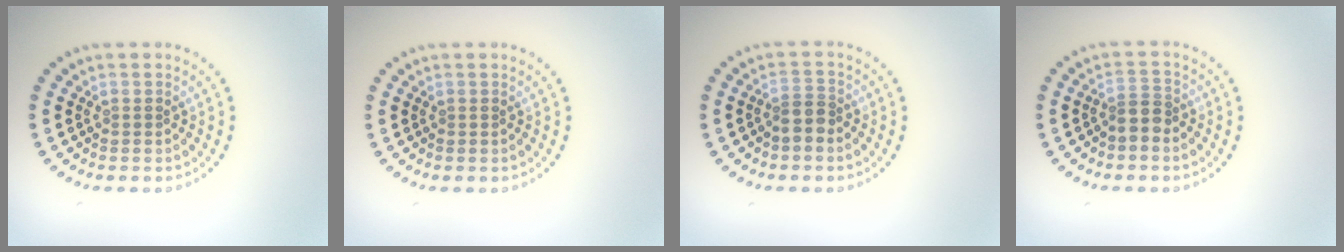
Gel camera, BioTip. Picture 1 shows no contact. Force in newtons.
{"total": 0.0}
{"total": 2.1, "press": 1.7, "slide": 1.2}
{"total": 2.1, "press": 1.7, "slide": 1.3}